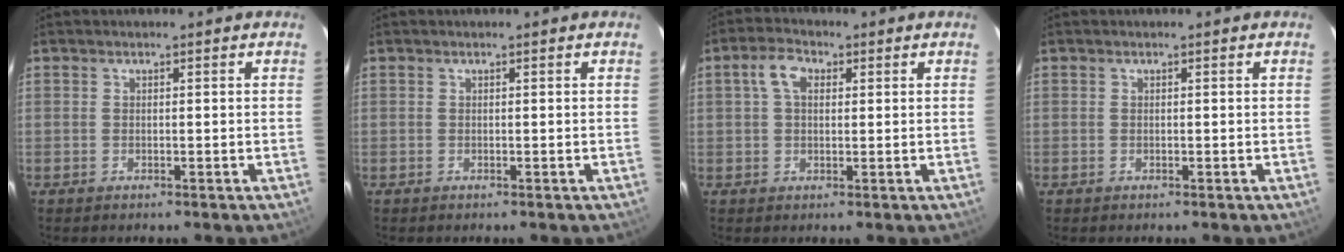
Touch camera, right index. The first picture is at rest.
{"total": 0.0}
{"total": 4.7, "force": [1.4, 3.0, 3.3], "torque": [-0.065, 0.017, 0.026]}
{"total": 0.0}